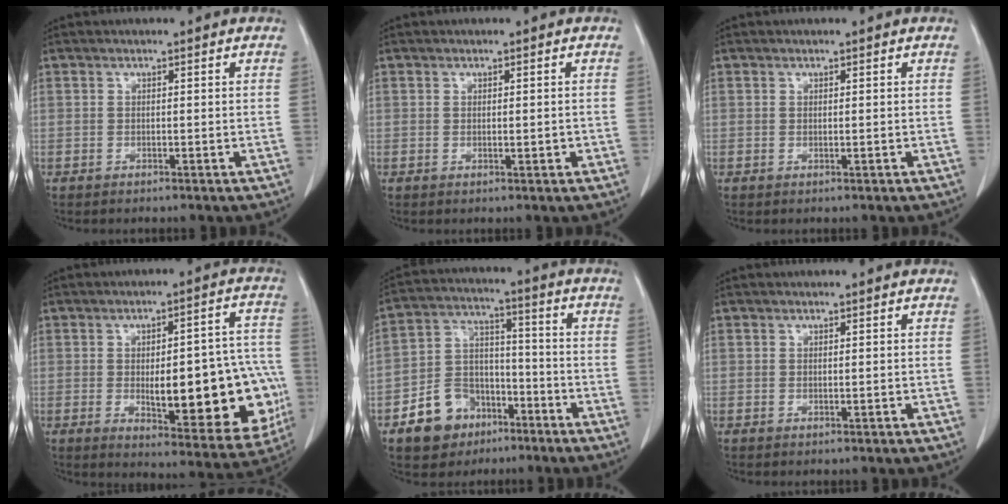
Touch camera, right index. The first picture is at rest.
{"total": 1.2, "force": [-0.2, 0.4, 1.1], "torque": [-0.020, -0.003, 0.001]}
{"total": 0.0}
{"total": 20.1, "force": [-3.0, 6.9, 18.6], "torque": [-0.177, 0.021, -0.008]}
{"total": 10.8, "force": [-5.9, 8.1, 4.2], "torque": [-0.085, 0.027, -0.098]}
{"total": 0.0}